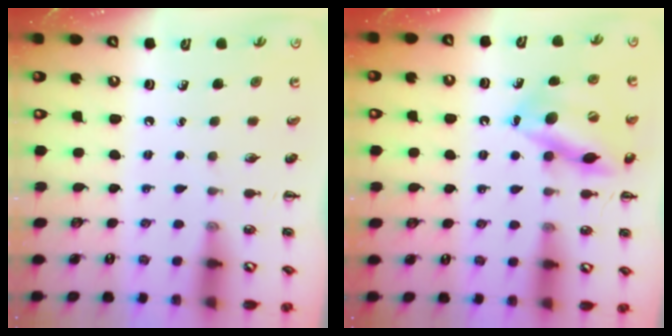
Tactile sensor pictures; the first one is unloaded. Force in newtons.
{"total": 15.9, "press": 15.6, "slide": 2.9}